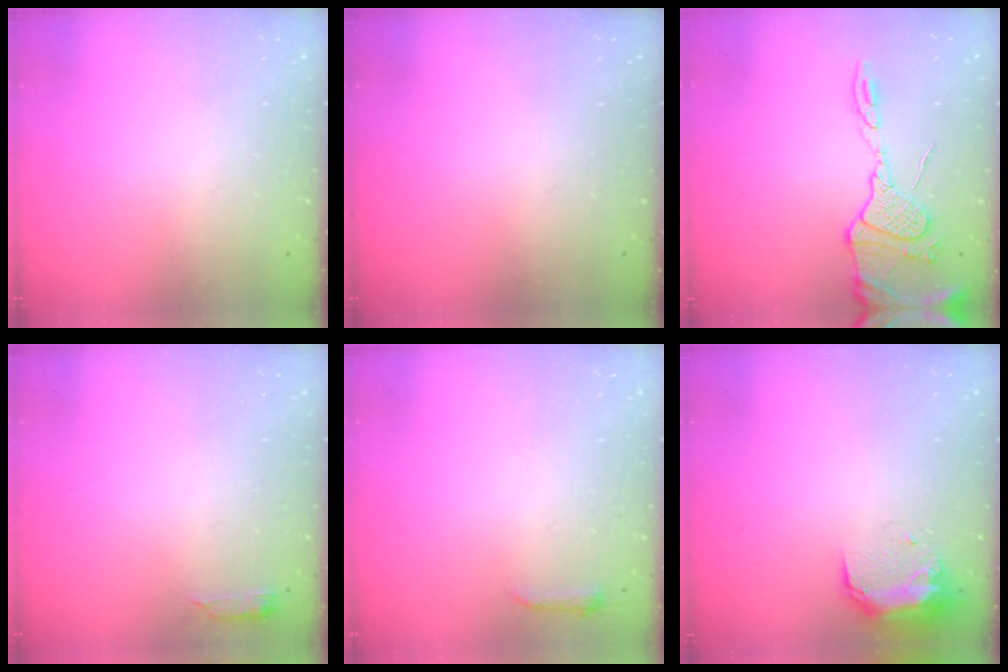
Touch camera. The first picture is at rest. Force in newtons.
{"total": 0.0}
{"total": 13.9, "press": 13.8, "slide": 1.3}
{"total": 2.6, "press": 2.6, "slide": 0.5}
{"total": 3.0, "press": 2.9, "slide": 0.6}
{"total": 9.3, "press": 9.3, "slide": 0.7}